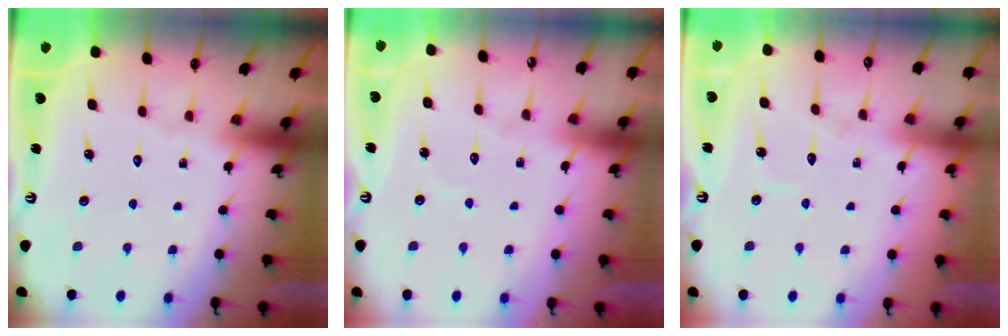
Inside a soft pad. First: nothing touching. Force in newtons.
{"total": 3.5, "press": 3.5, "slide": 0.3}
{"total": 2.7, "press": 2.7, "slide": 0.3}